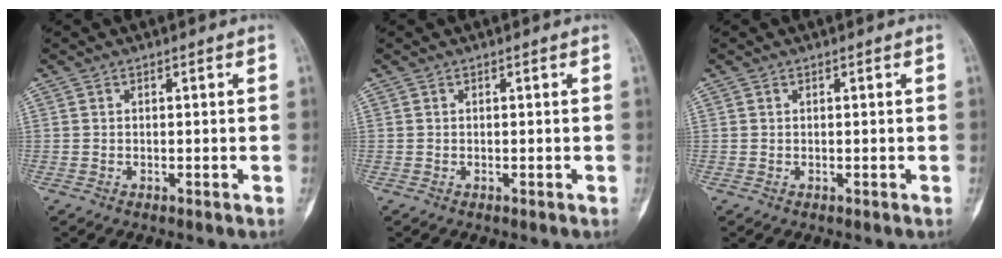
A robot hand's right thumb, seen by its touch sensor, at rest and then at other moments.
{"total": 0.0}
{"total": 0.0}